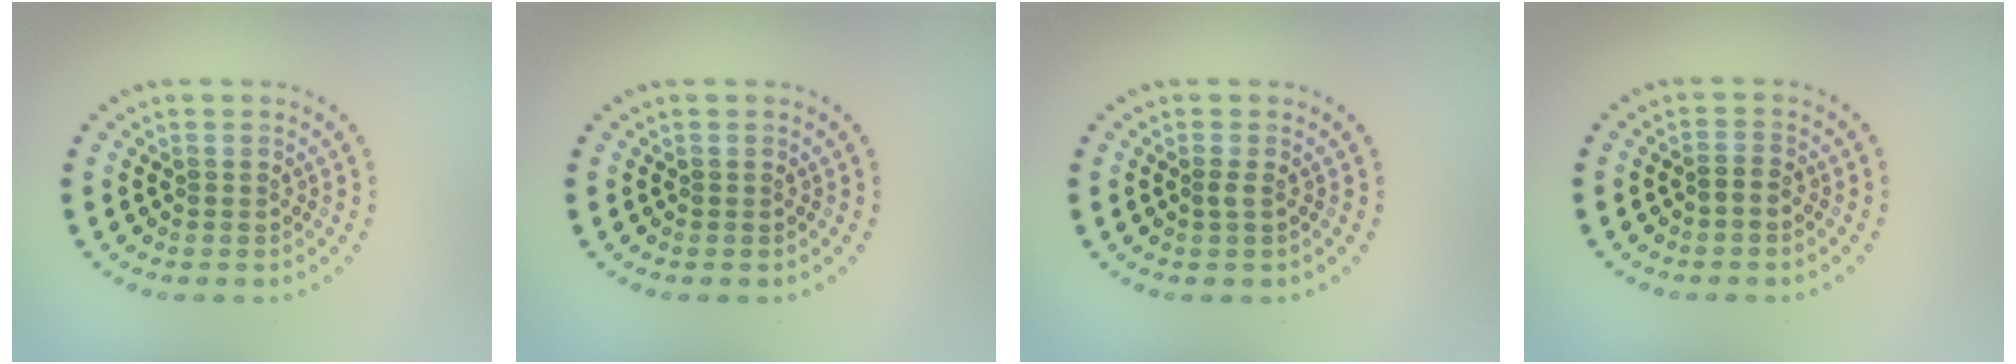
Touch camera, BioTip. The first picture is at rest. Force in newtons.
{"total": 0.0}
{"total": 0.5, "press": 0.4, "slide": 0.3}
{"total": 0.9, "press": 0.9, "slide": 0.3}